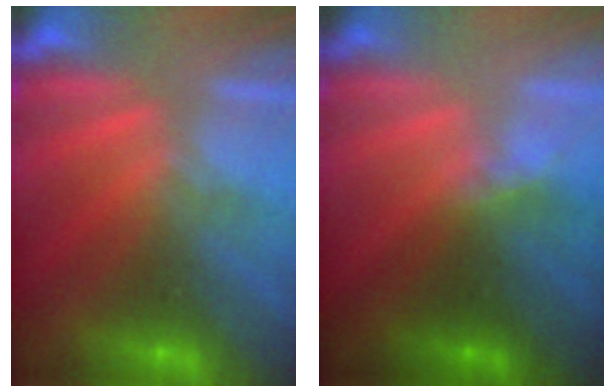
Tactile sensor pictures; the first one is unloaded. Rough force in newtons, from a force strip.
{"total": 1.5}